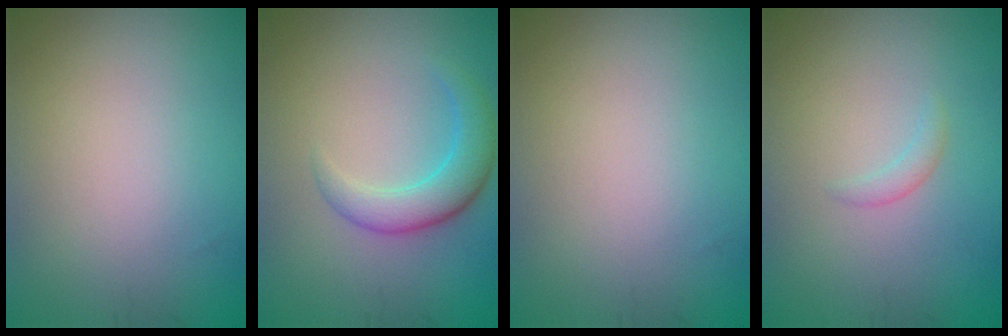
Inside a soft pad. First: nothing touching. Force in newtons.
{"total": 3.6, "press": 3.6, "slide": 0.2}
{"total": 0.0}
{"total": 0.9, "press": 0.9, "slide": 0.1}